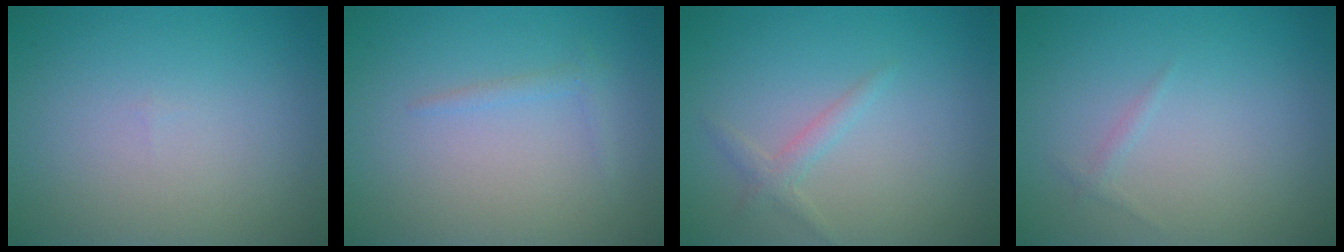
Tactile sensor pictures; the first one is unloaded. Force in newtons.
{"total": 0.9, "press": 0.9, "slide": 0.0}
{"total": 1.4, "press": 1.4, "slide": 0.1}
{"total": 0.5, "press": 0.5, "slide": 0.1}